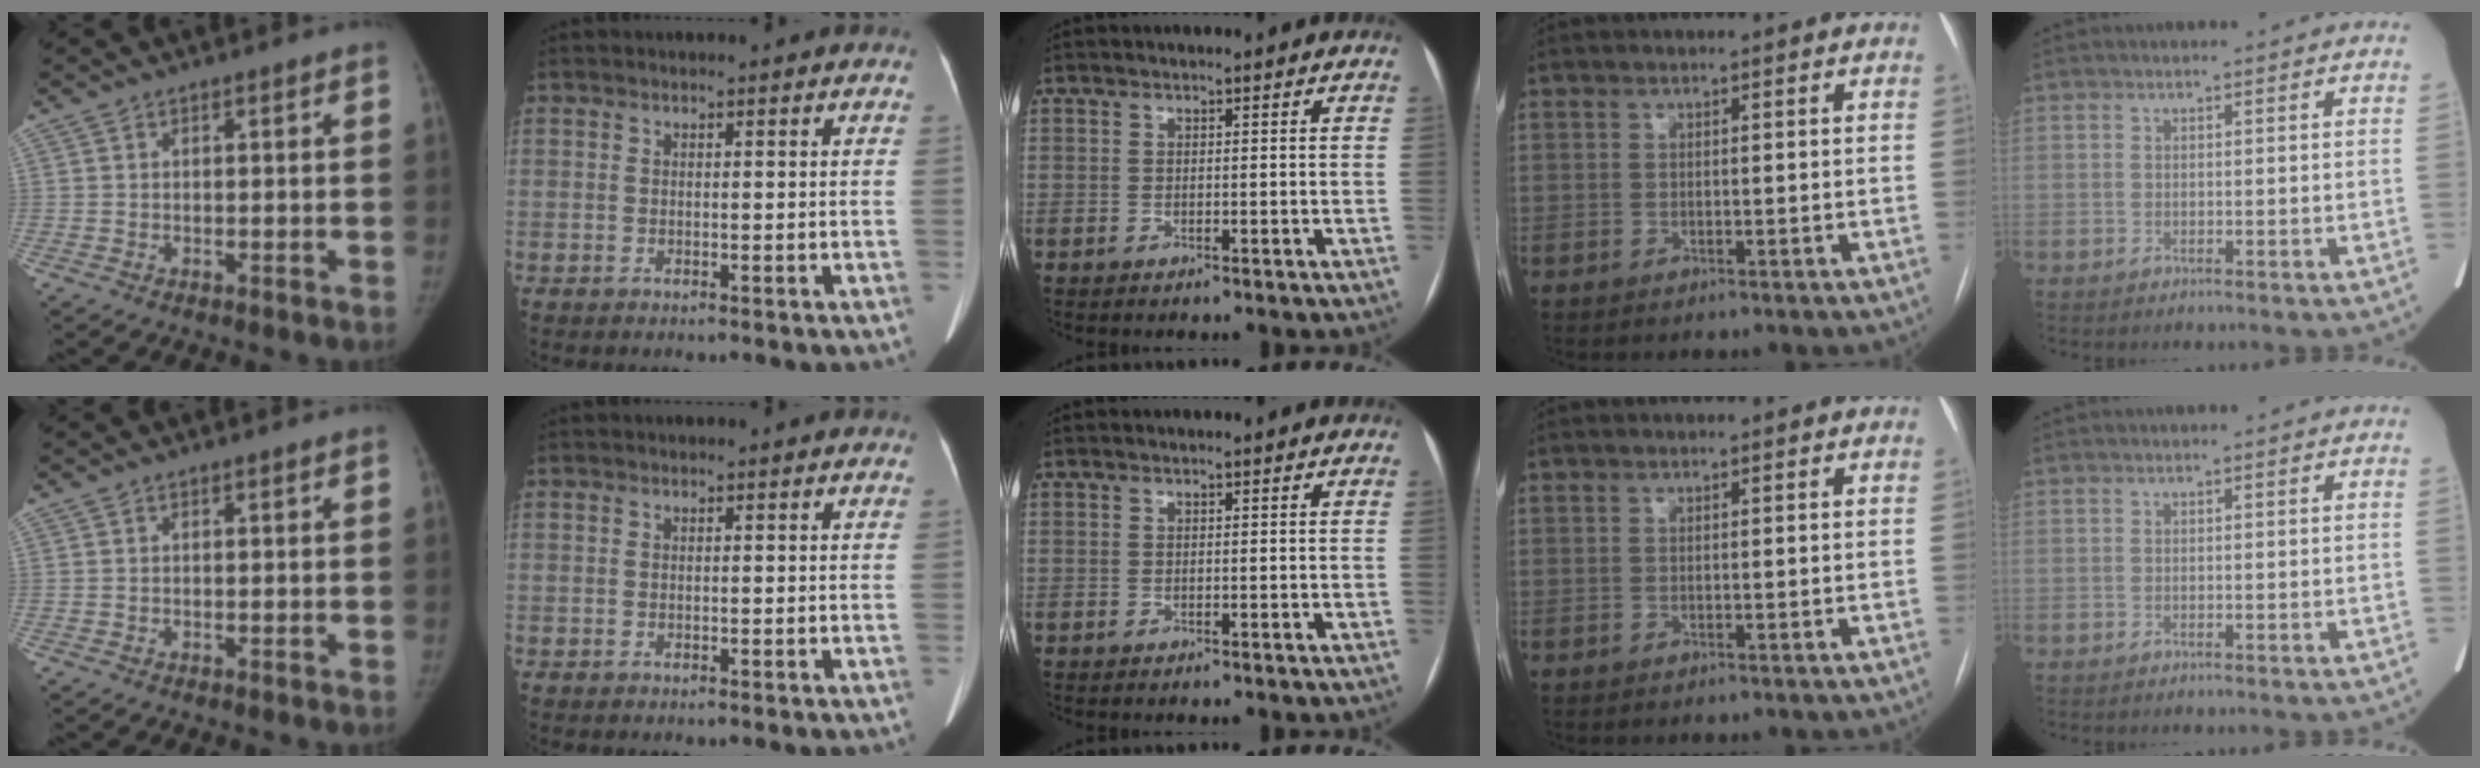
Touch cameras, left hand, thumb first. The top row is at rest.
{}